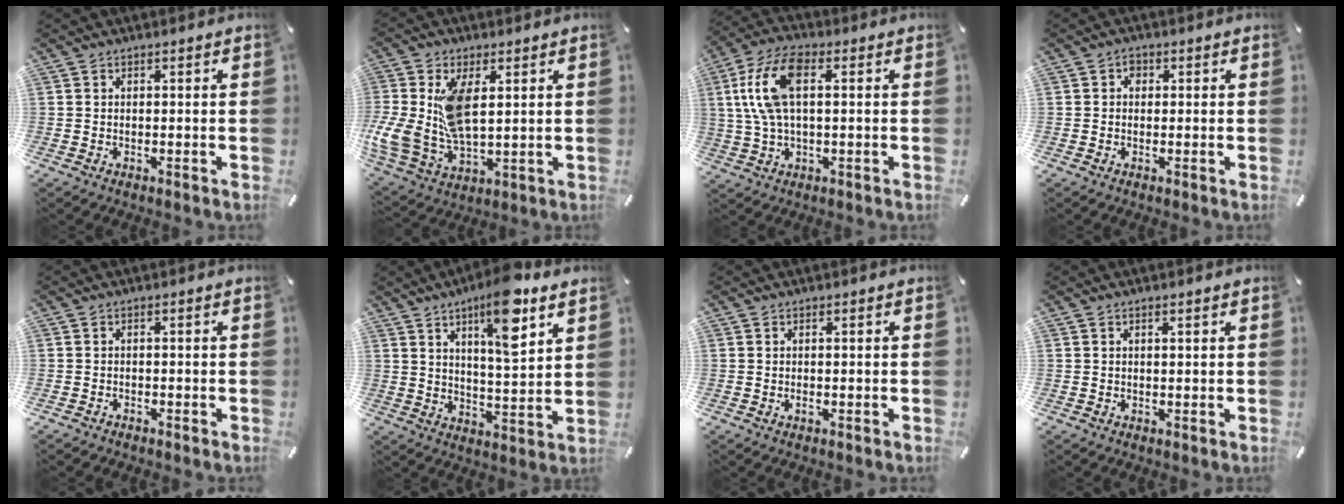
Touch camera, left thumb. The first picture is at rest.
{"total": 13.8, "force": [2.6, 8.1, 10.8], "torque": [-0.254, -0.010, 0.049]}
{"total": 12.4, "force": [2.6, 6.0, 10.6], "torque": [-0.228, 0.006, 0.044]}
{"total": 1.6, "force": [0.1, 1.4, 0.8], "torque": [-0.016, 0.008, -0.001]}
{"total": 0.7, "force": [-0.6, 0.3, 0.0], "torque": [0.000, 0.004, -0.015]}
{"total": 13.4, "force": [8.2, 3.6, 10.0], "torque": [-0.153, -0.042, 0.133]}
{"total": 0.9, "force": [-0.1, 0.3, 0.8], "torque": [-0.015, 0.000, -0.002]}
{"total": 0.8, "force": [0.5, 0.2, 0.7], "torque": [-0.013, 0.000, 0.007]}